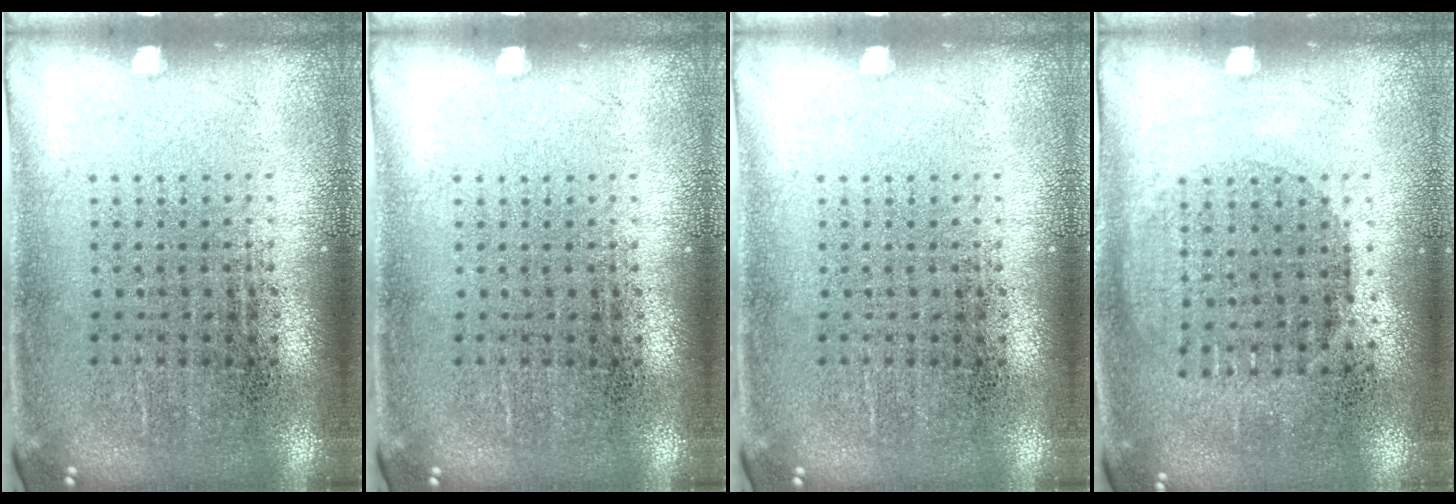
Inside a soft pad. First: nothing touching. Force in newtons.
{"total": 0.0}
{"total": 0.0}
{"total": 1.0, "press": 0.9, "slide": 0.5}